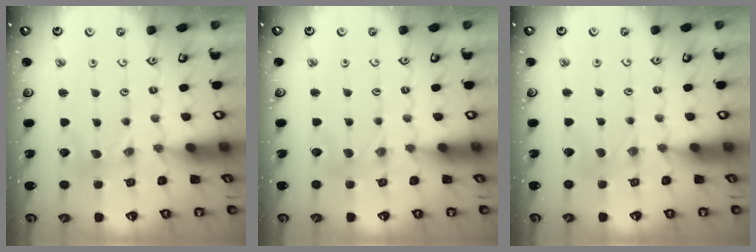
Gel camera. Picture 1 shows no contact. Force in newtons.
{"total": 1.6, "press": 1.6, "slide": 0.3}
{"total": 1.4, "press": 1.3, "slide": 0.2}